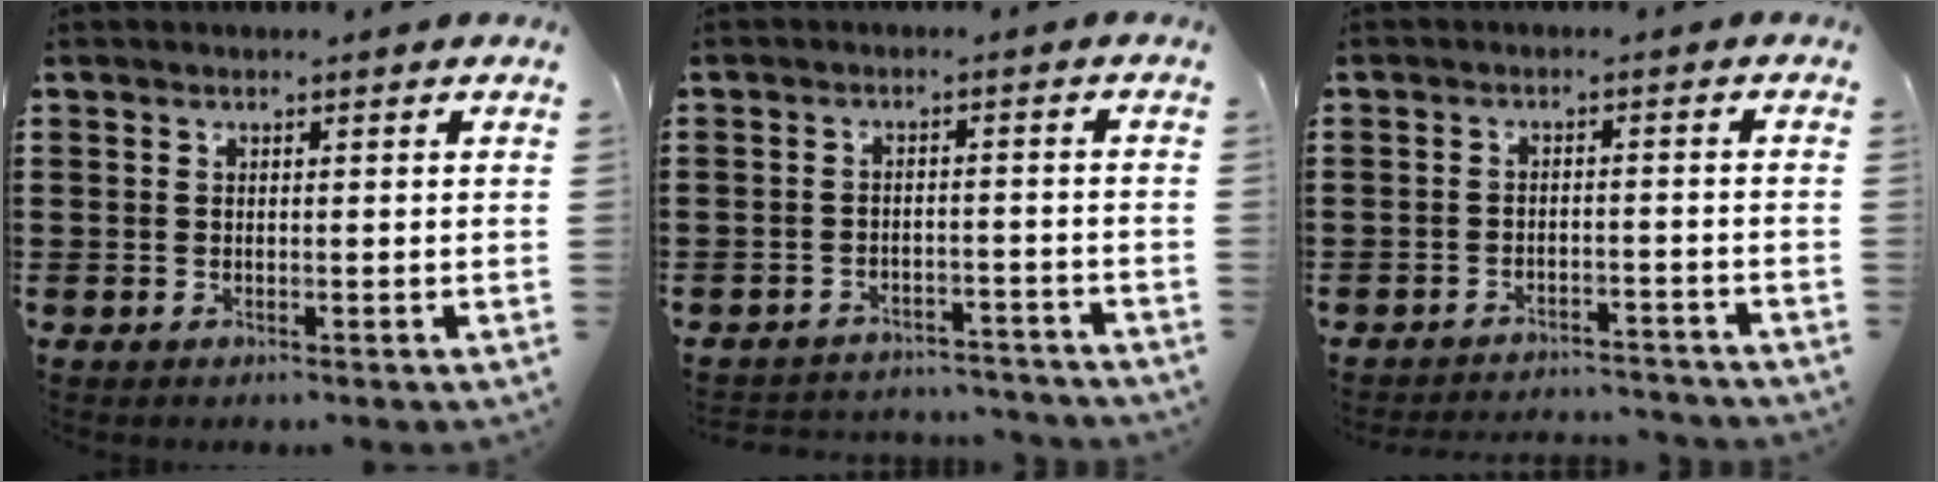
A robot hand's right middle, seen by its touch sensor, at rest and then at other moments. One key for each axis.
{"total": 3.2, "fx": -3.1, "fy": 0.3, "fz": 0.0, "tx": -0.006, "ty": 0.002, "tz": -0.068}
{"total": 2.8, "fx": -2.8, "fy": 0.1, "fz": 0.0, "tx": -0.006, "ty": 0.002, "tz": -0.059}